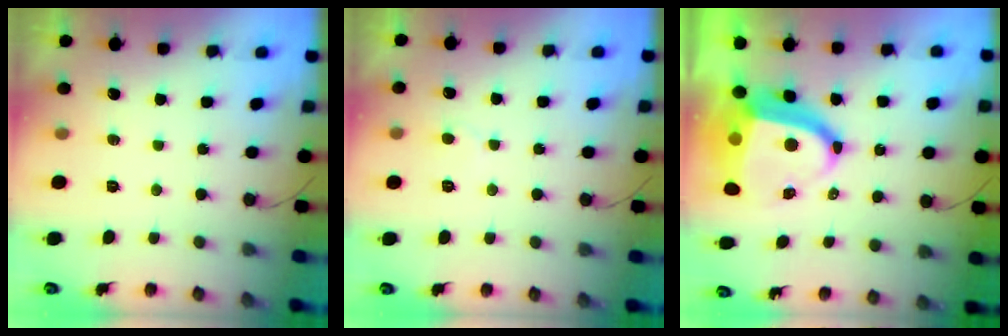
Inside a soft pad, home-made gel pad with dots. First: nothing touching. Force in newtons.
{"total": 3.8, "press": 3.7, "slide": 0.4}
{"total": 13.8, "press": 13.7, "slide": 1.5}